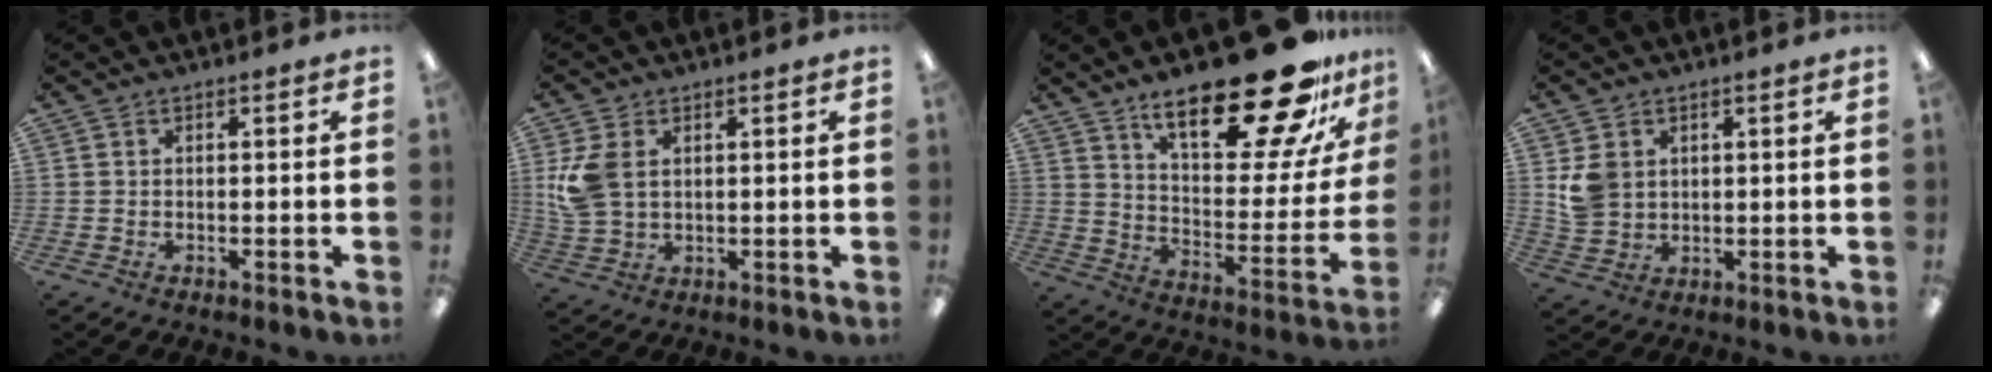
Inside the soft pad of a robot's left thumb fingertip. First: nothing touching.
{"total": 7.9, "force": [2.1, 5.5, 5.2], "torque": [-0.123, 0.005, 0.042]}
{"total": 28.0, "force": [19.5, 9.0, 18.0], "torque": [-0.247, -0.135, 0.315]}
{"total": 5.9, "force": [2.1, 5.0, 2.3], "torque": [-0.038, 0.006, 0.042]}